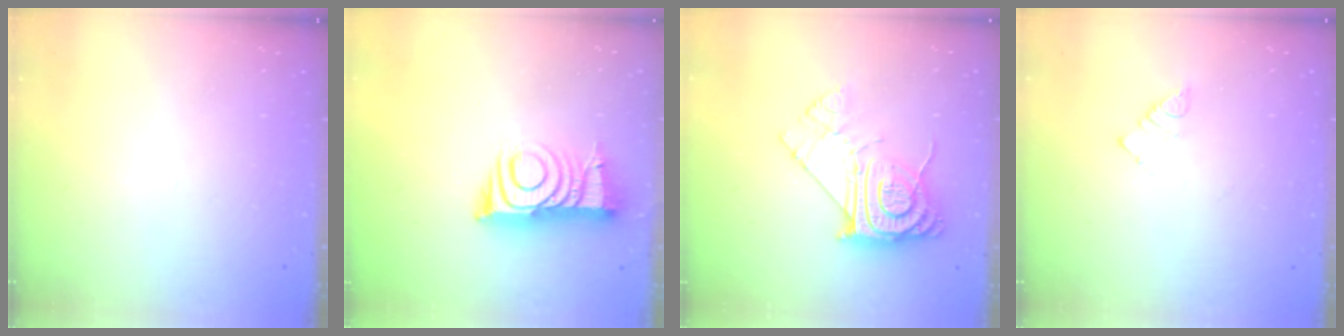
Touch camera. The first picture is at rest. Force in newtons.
{"total": 11.0, "press": 11.0, "slide": 0.6}
{"total": 15.1, "press": 15.0, "slide": 1.6}
{"total": 3.2, "press": 3.2, "slide": 0.4}